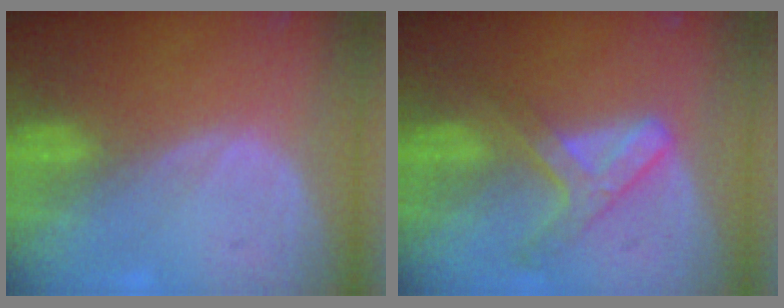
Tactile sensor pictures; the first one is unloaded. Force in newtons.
{"total": 6.9, "press": 5.9, "slide": 3.5}